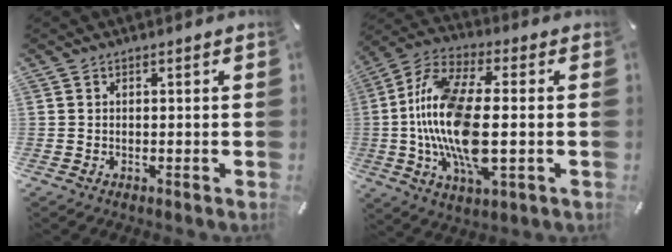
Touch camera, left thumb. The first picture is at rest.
{"total": 19.0, "force": [-1.3, 8.0, 17.2], "torque": [-0.364, -0.013, -0.024]}